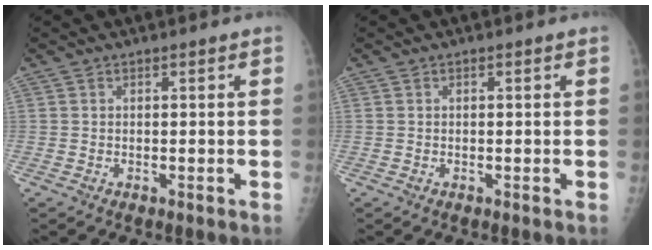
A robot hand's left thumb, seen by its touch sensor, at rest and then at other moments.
{"total": 0.0}